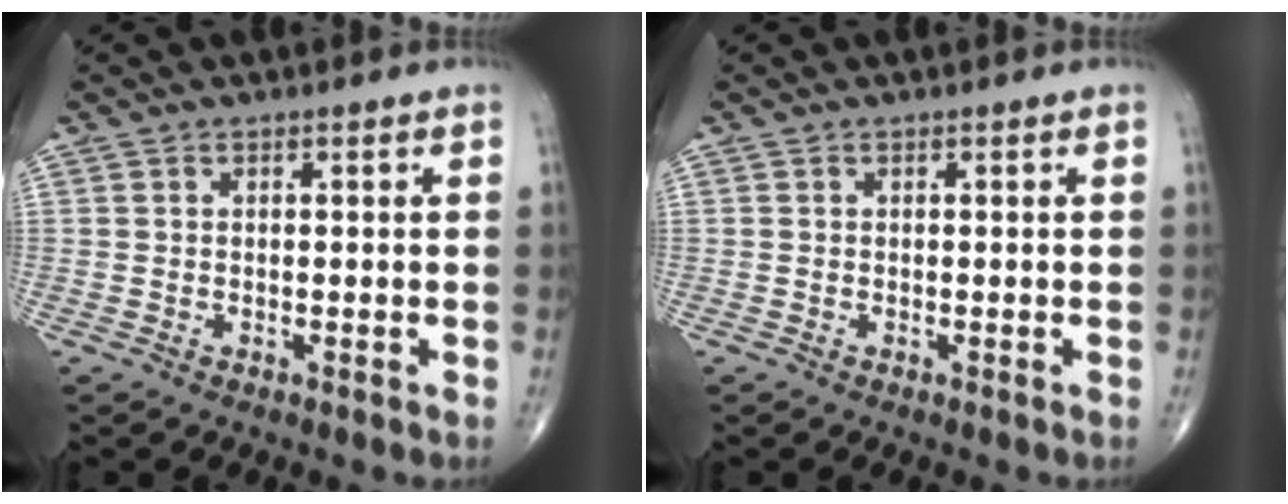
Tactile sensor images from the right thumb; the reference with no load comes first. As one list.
[{"total": 0.0}]